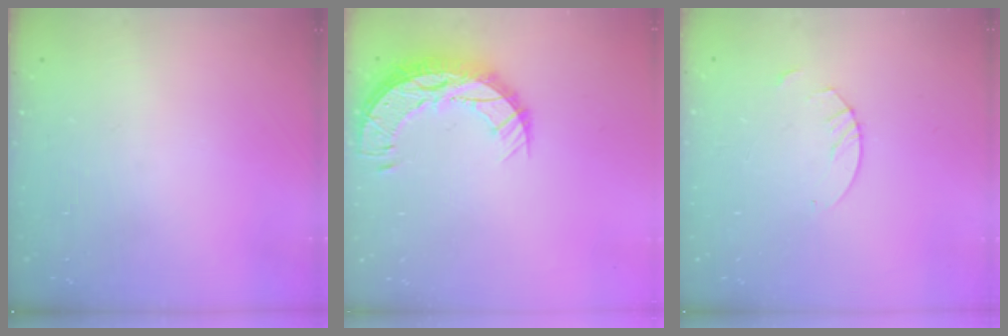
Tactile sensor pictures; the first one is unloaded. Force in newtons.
{"total": 11.7, "press": 11.7, "slide": 0.8}
{"total": 2.7, "press": 2.7, "slide": 0.2}